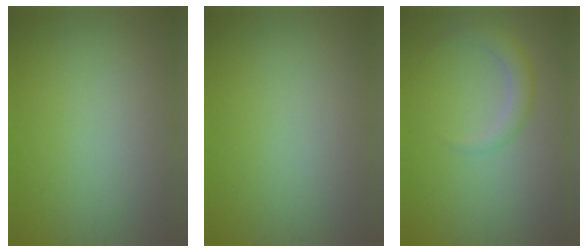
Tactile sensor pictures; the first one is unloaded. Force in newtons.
{"total": 0.0}
{"total": 2.3, "press": 2.2, "slide": 0.1}